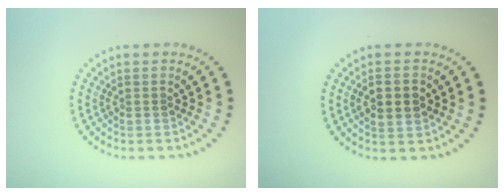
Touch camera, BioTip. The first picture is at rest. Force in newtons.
{"total": 2.8, "press": 2.8, "slide": 0.2}